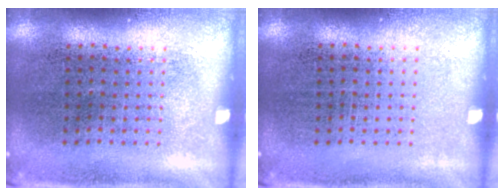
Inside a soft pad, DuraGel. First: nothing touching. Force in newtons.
{"total": 0.0}